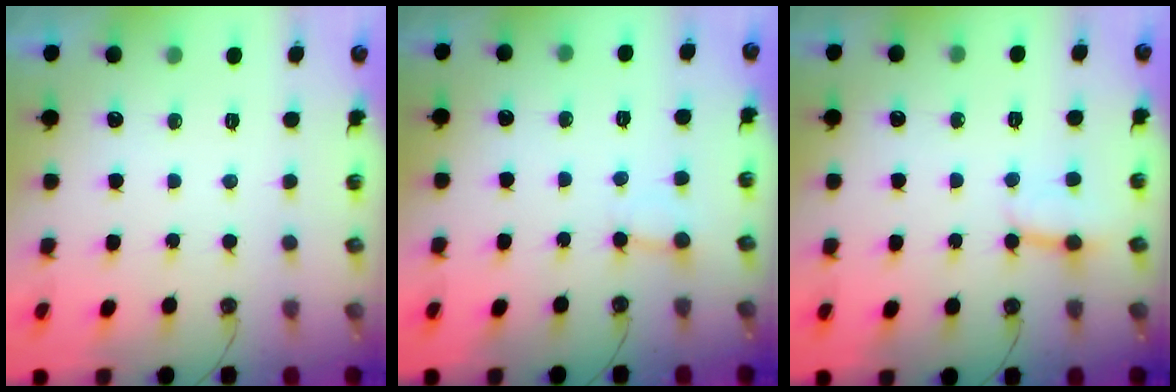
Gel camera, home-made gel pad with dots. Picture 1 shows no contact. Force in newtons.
{"total": 3.1, "press": 3.1, "slide": 0.2}
{"total": 2.8, "press": 2.8, "slide": 0.3}